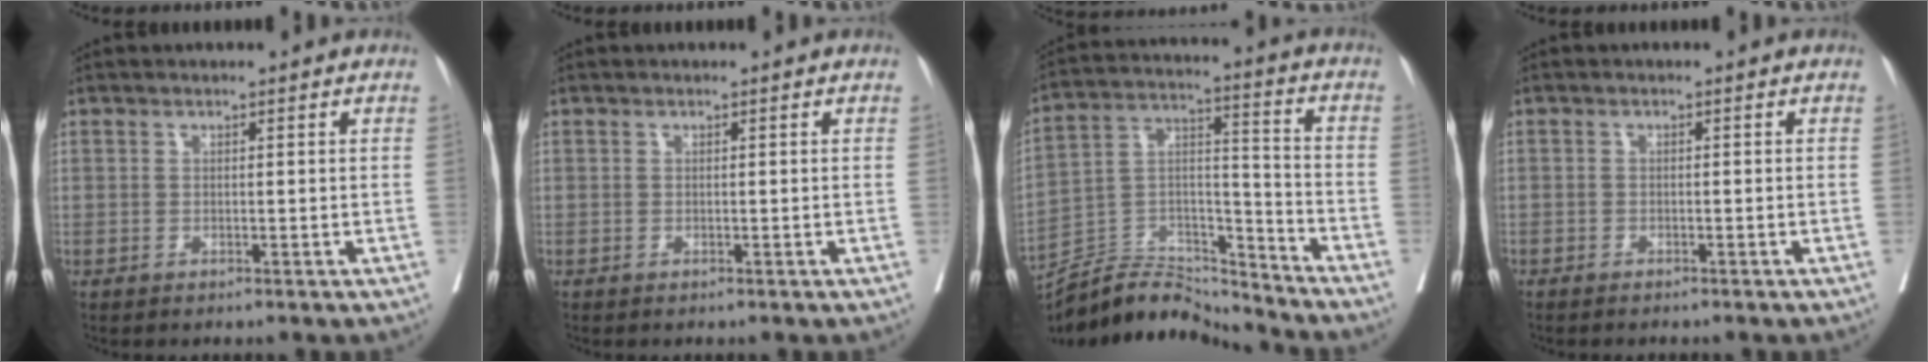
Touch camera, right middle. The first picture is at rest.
{"total": 0.0}
{"total": 14.4, "force": [-14.2, 1.6, 1.5], "torque": [-0.026, 0.040, -0.253]}
{"total": 1.3, "force": [-1.1, 0.7, 0.1], "torque": [-0.004, 0.003, -0.017]}